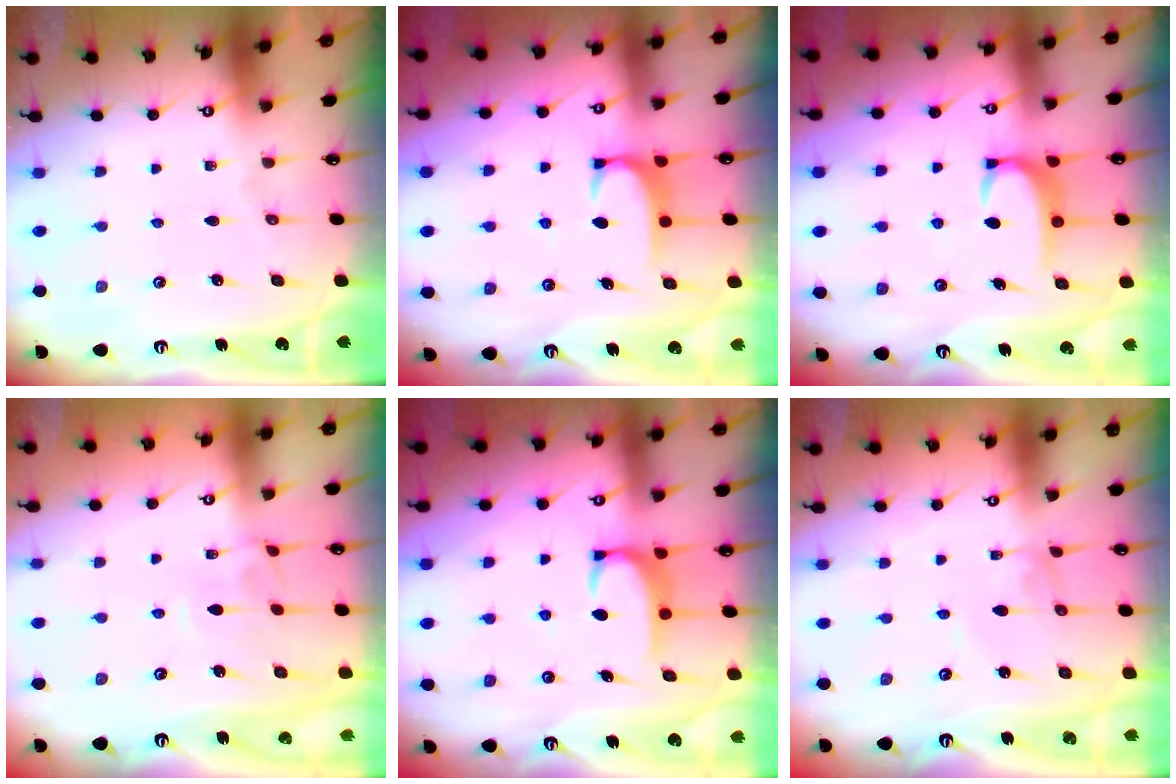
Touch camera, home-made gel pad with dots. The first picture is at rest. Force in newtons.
{"total": 1.8, "press": 1.8, "slide": 0.5}
{"total": 3.3, "press": 3.3, "slide": 0.4}
{"total": 3.6, "press": 3.6, "slide": 0.3}
{"total": 2.9, "press": 2.8, "slide": 0.5}
{"total": 2.7, "press": 2.7, "slide": 0.1}